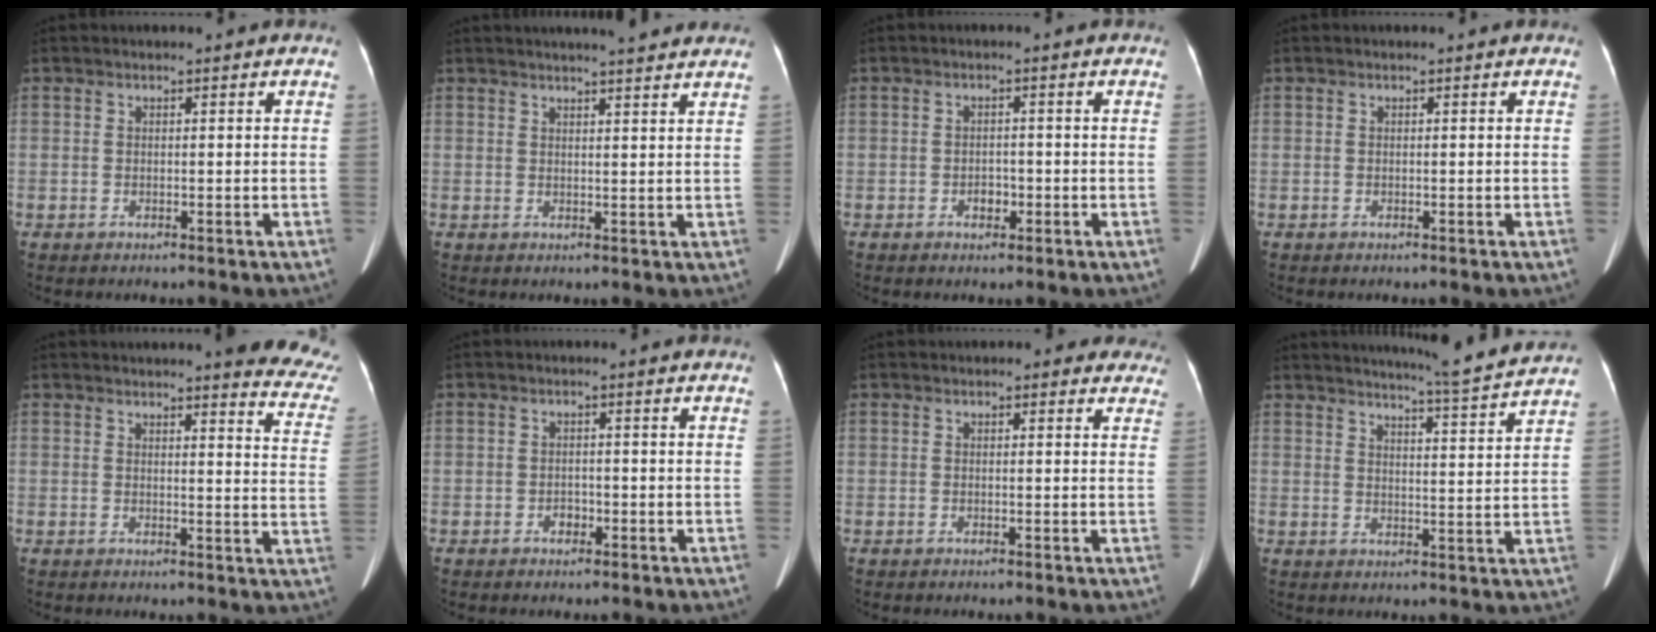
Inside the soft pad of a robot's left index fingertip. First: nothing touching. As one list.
[{"total": 8.9, "force": [7.9, 0.5, 4.1], "torque": [-0.055, 0.020, 0.087]}, {"total": 2.5, "force": [-2.1, 1.2, 0.6], "torque": [-0.007, 0.005, -0.027]}, {"total": 0.0}, {"total": 12.5, "force": [11.5, 1.2, 4.6], "torque": [-0.026, -0.065, 0.095]}, {"total": 2.2, "force": [-2.0, 0.9, 0.2], "torque": [-0.002, 0.005, -0.028]}, {"total": 3.3, "force": [2.6, 1.7, 1.0], "torque": [0.010, 0.002, 0.011]}, {"total": 9.1, "force": [8.5, -1.6, 2.9], "torque": [-0.057, -0.018, 0.113]}]